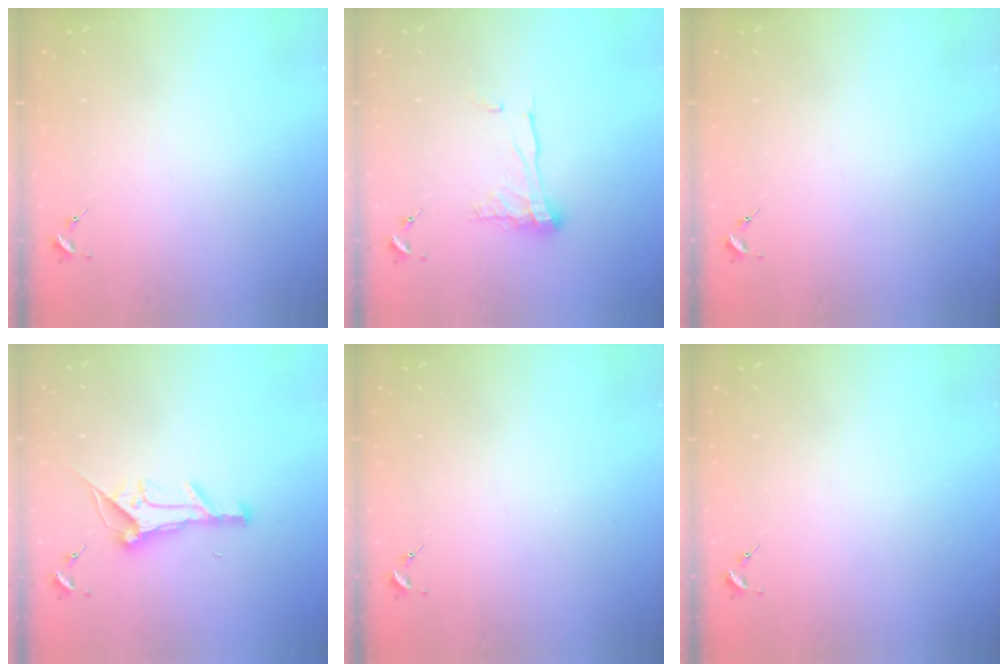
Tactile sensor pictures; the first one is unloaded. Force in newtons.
{"total": 11.0, "press": 10.9, "slide": 1.0}
{"total": 0.0}
{"total": 12.8, "press": 12.8, "slide": 0.3}
{"total": 0.0}
{"total": 0.0}